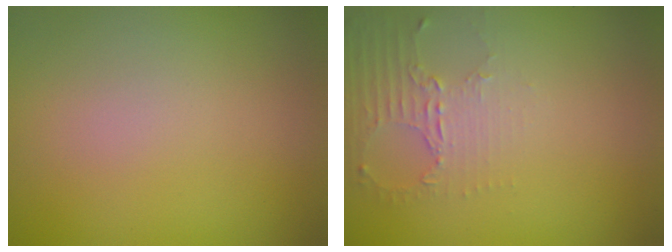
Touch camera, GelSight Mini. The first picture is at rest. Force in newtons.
{"total": 2.3, "press": 1.8, "slide": 1.6}